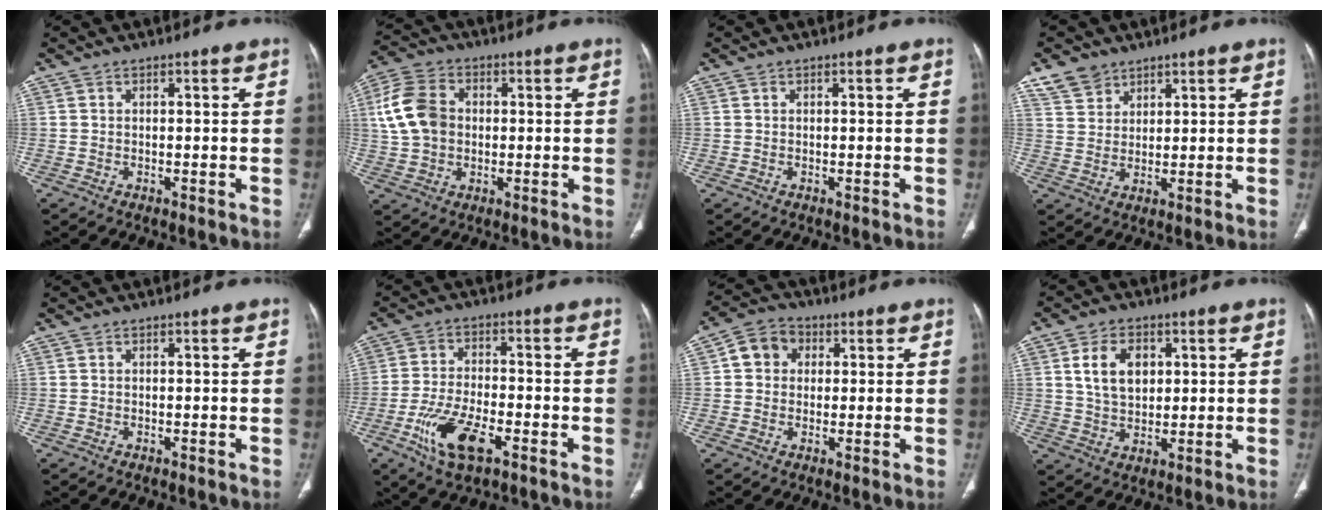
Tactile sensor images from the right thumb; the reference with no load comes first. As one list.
[{"total": 10.7, "force": [1.1, 8.1, 7.0], "torque": [-0.128, 0.013, 0.018]}, {"total": 0.0}, {"total": 5.4, "force": [3.9, 3.4, 1.3], "torque": [-0.012, -0.015, 0.082]}, {"total": 0.0}, {"total": 10.9, "force": [-4.9, 4.5, 8.6], "torque": [-0.177, 0.010, -0.087]}, {"total": 6.5, "force": [1.3, 5.6, 3.0], "torque": [-0.032, 0.010, 0.014]}, {"total": 8.5, "force": [2.4, 5.7, 5.8], "torque": [-0.081, -0.009, 0.047]}]